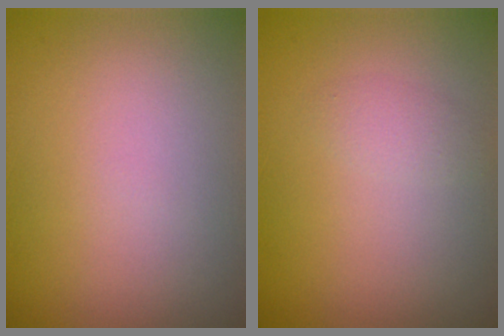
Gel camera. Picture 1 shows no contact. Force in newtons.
{"total": 1.1, "press": 1.1, "slide": 0.0}